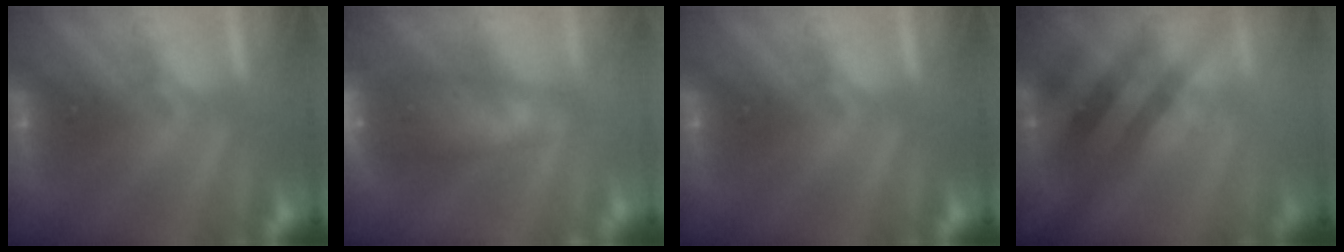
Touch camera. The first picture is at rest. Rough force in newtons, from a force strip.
{"total": 7.3}
{"total": 0.0}
{"total": 2.5}